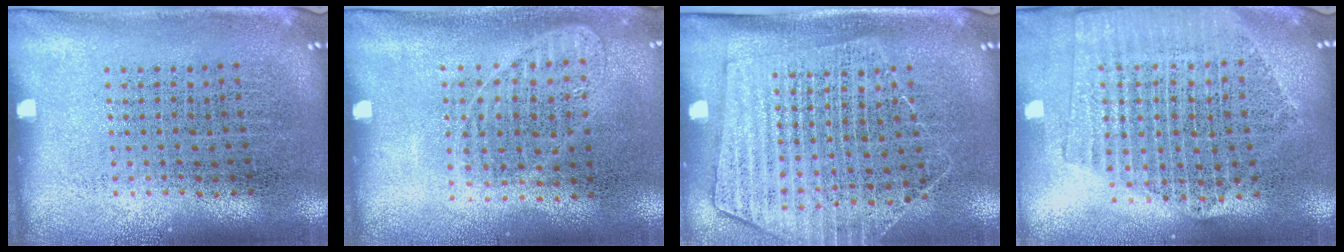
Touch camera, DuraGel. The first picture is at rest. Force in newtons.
{"total": 1.0, "press": 0.9, "slide": 0.3}
{"total": 1.5, "press": 1.4, "slide": 0.6}
{"total": 2.1, "press": 1.9, "slide": 0.9}